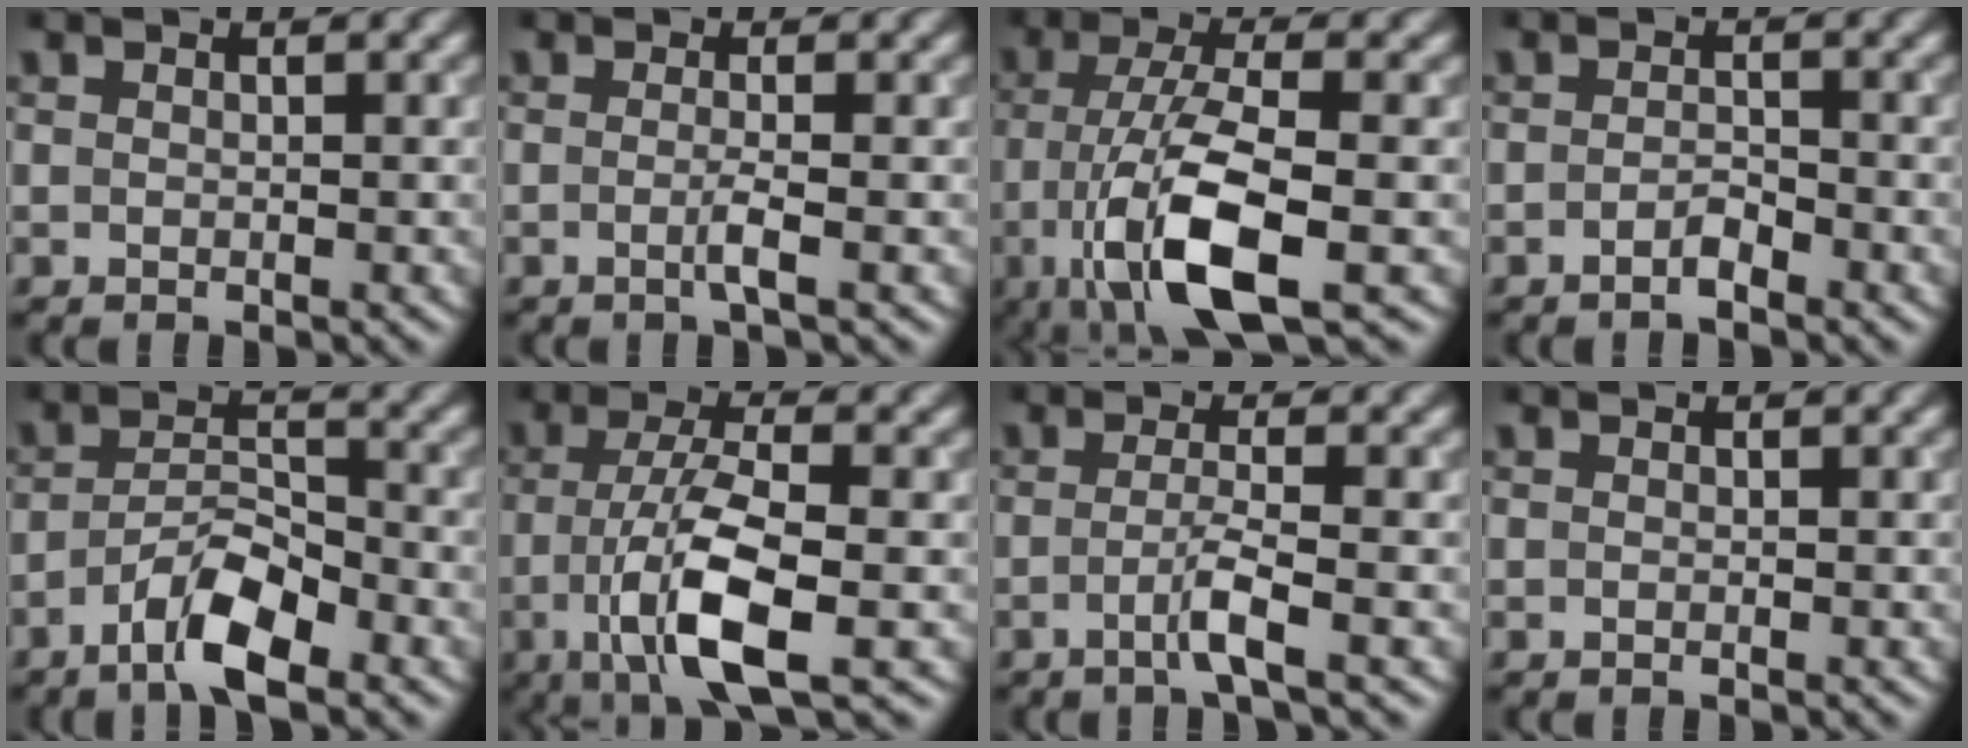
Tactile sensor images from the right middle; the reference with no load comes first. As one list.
[{"total": 1.7, "force": [-0.4, 0.2, 1.6], "torque": [-0.030, -0.003, -0.011]}, {"total": 10.0, "force": [-3.6, 3.1, 8.8], "torque": [-0.174, -0.008, -0.068]}, {"total": 1.3, "force": [-0.9, 0.3, 0.9], "torque": [-0.019, 0.003, -0.017]}, {"total": 5.1, "force": [-3.2, 1.5, 3.7], "torque": [-0.068, 0.005, -0.060]}, {"total": 8.2, "force": [-2.4, 2.5, 7.5], "torque": [-0.144, 0.000, -0.046]}, {"total": 2.6, "force": [-0.8, 0.3, 2.5], "torque": [-0.047, 0.001, -0.024]}, {"total": 0.0}]